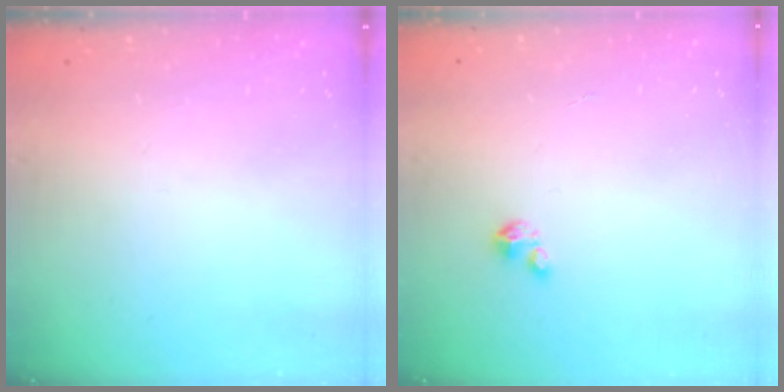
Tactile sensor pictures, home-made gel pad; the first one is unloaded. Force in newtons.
{"total": 1.2, "press": 1.2, "slide": 0.2}